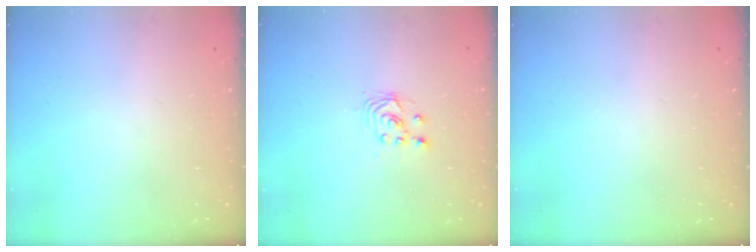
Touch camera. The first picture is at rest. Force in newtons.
{"total": 2.7, "press": 2.7, "slide": 0.2}
{"total": 0.0}